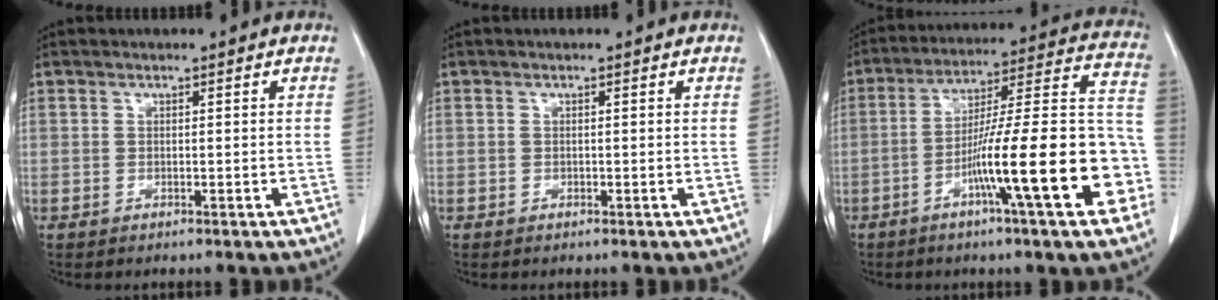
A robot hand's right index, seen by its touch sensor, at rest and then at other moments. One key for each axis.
{"total": 0.0}
{"total": 21.6, "fx": -7.5, "fy": 1.4, "fz": 20.2, "tx": -0.240, "ty": 0.017, "tz": -0.116}